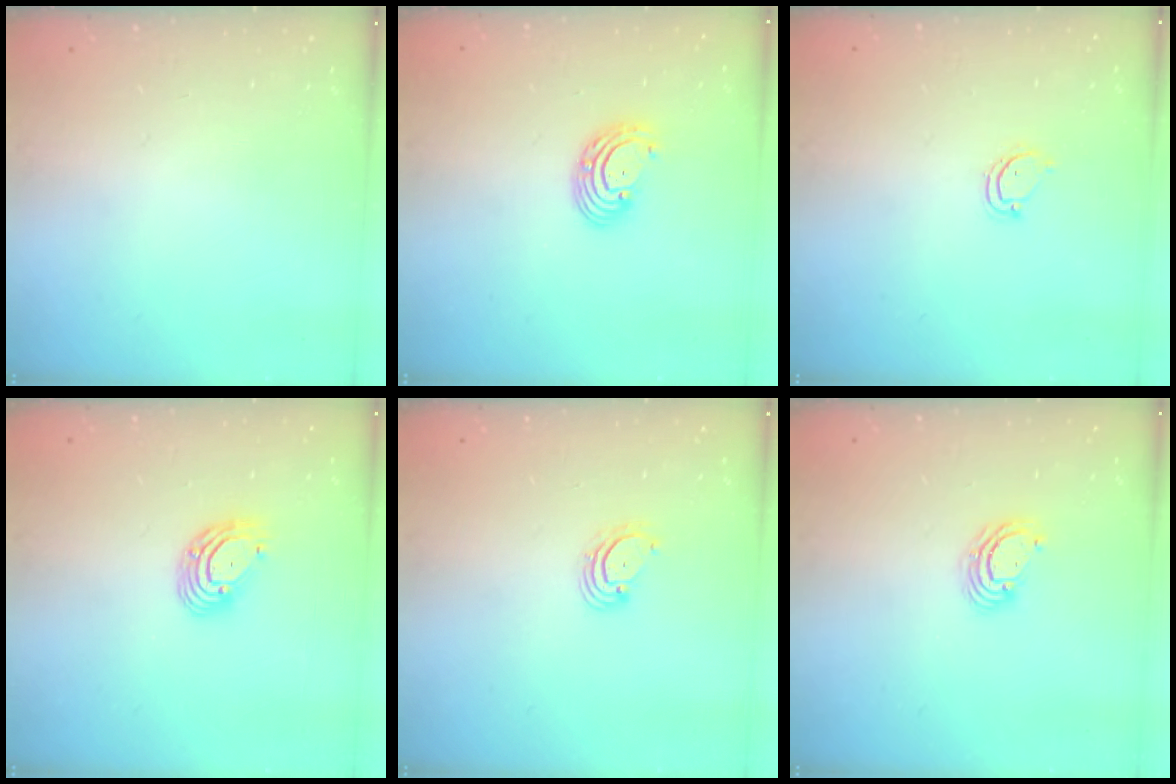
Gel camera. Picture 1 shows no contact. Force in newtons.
{"total": 5.2, "press": 5.2, "slide": 0.5}
{"total": 3.6, "press": 3.6, "slide": 0.2}
{"total": 7.3, "press": 7.2, "slide": 1.3}
{"total": 2.9, "press": 2.9, "slide": 0.4}
{"total": 4.0, "press": 3.9, "slide": 0.3}